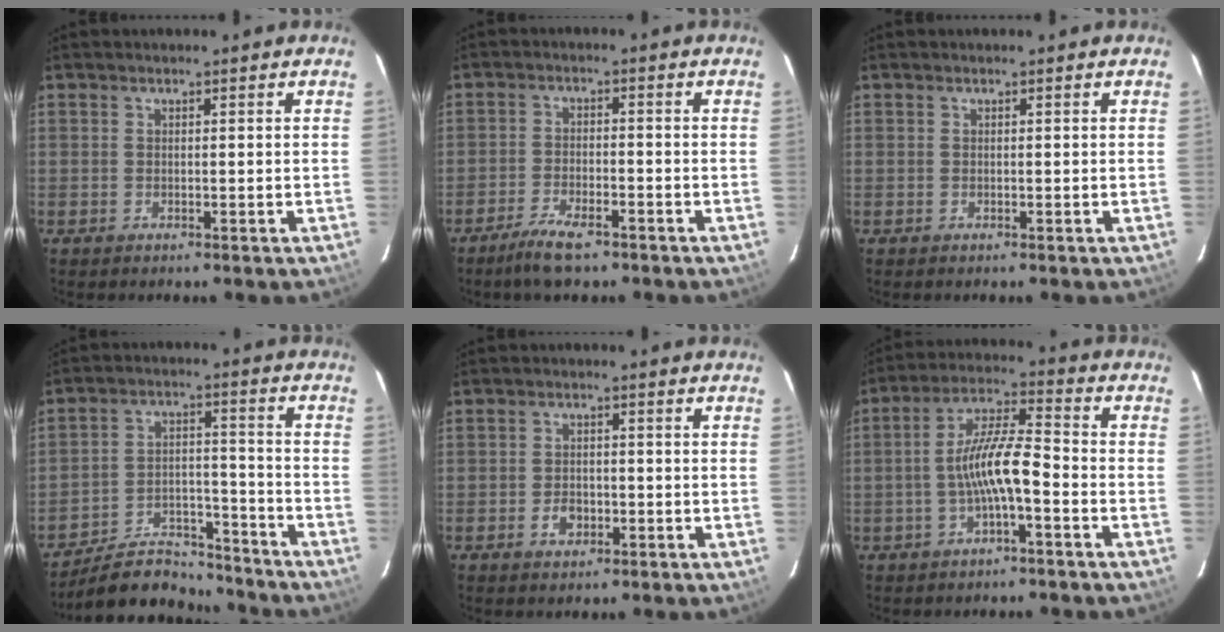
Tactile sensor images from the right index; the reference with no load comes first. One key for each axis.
{"total": 6.7, "fx": -5.0, "fy": 2.0, "fz": 4.0, "tx": -0.097, "ty": -0.004, "tz": -0.091}
{"total": 0.0}
{"total": 13.3, "fx": -12.2, "fy": 4.6, "fz": 2.4, "tx": -0.062, "ty": 0.033, "tz": -0.188}
{"total": 3.3, "fx": -1.4, "fy": 2.4, "fz": 1.9, "tx": -0.034, "ty": 0.003, "tz": -0.020}
{"total": 9.0, "fx": -2.9, "fy": 1.6, "fz": 8.3, "tx": -0.170, "ty": 0.016, "tz": -0.053}